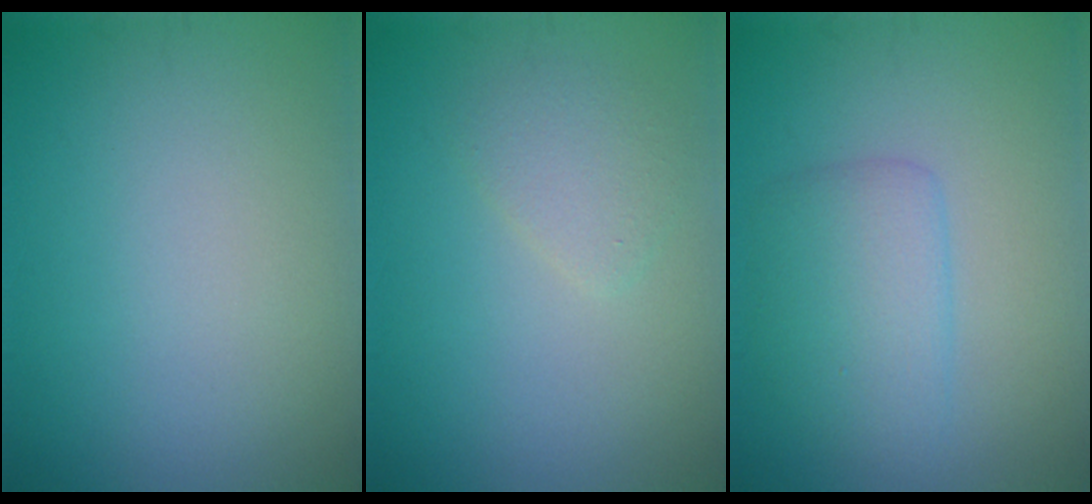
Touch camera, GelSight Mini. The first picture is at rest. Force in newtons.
{"total": 1.8, "press": 1.8, "slide": 0.2}
{"total": 3.6, "press": 3.6, "slide": 0.2}